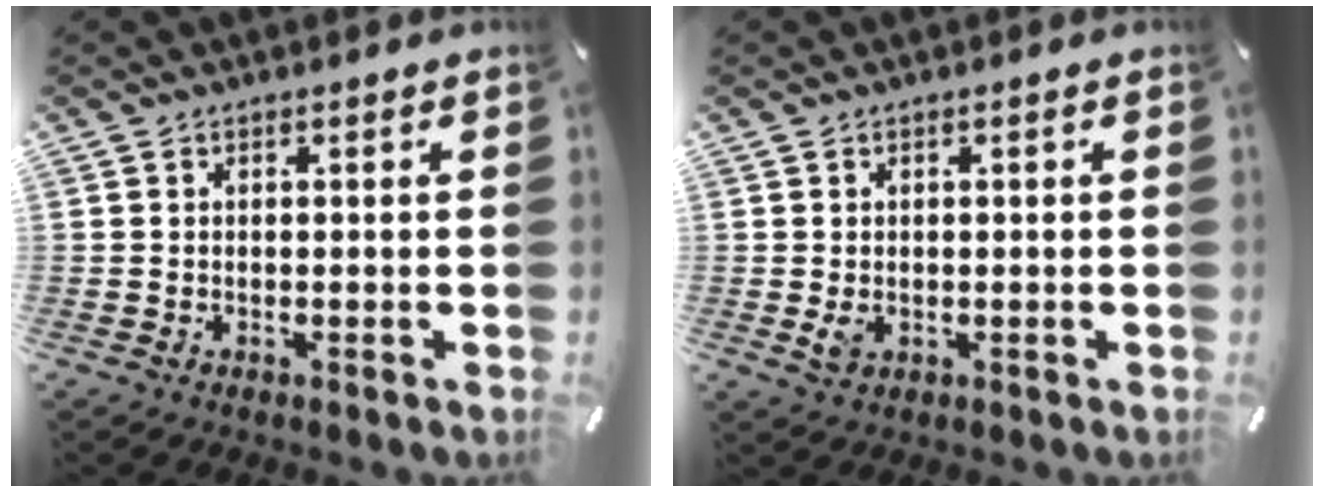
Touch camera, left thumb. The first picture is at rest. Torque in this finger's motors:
{"motor_torque": [0.36, 0.28, 0.21, -0.04, 0.05]}